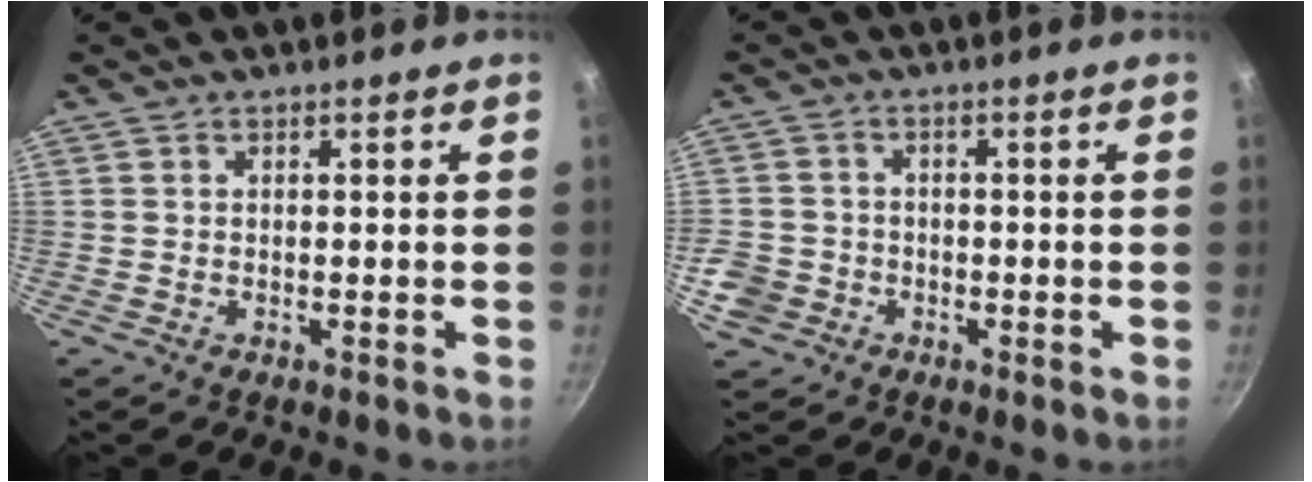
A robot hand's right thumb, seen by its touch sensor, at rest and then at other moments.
{"total": 6.9, "force": [-2.6, 6.0, 2.3], "torque": [-0.049, 0.030, -0.047]}